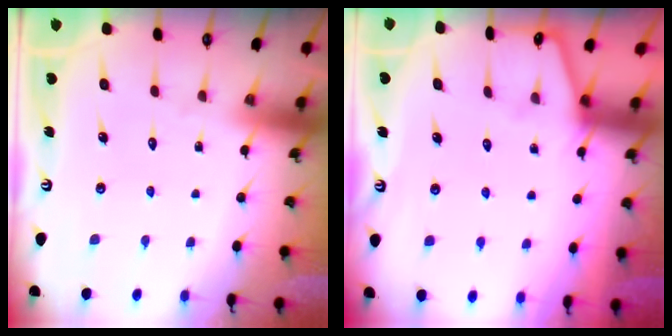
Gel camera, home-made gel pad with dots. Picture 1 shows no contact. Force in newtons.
{"total": 1.8, "press": 1.8, "slide": 0.3}